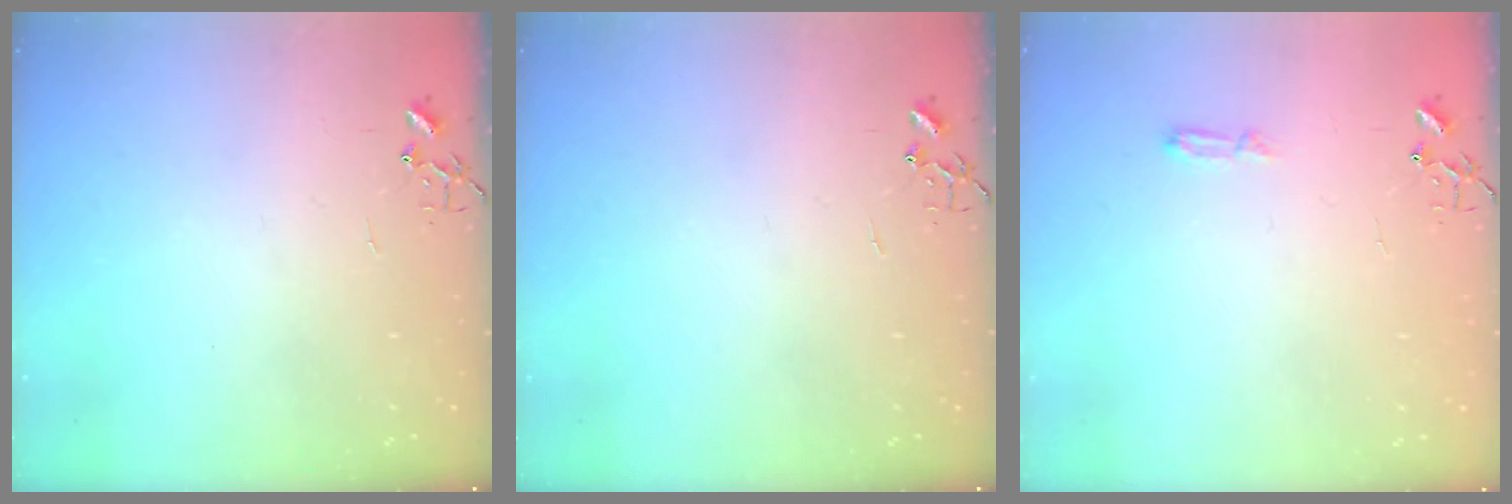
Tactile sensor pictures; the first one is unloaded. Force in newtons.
{"total": 0.0}
{"total": 4.8, "press": 4.8, "slide": 0.5}